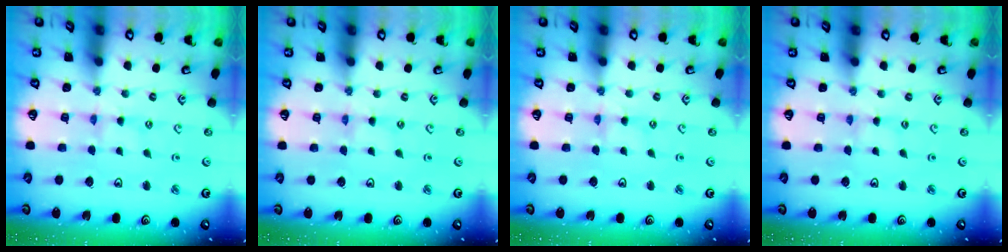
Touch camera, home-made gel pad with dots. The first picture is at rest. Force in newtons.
{"total": 0.0}
{"total": 1.1, "press": 1.0, "slide": 0.1}
{"total": 0.8, "press": 0.8, "slide": 0.1}